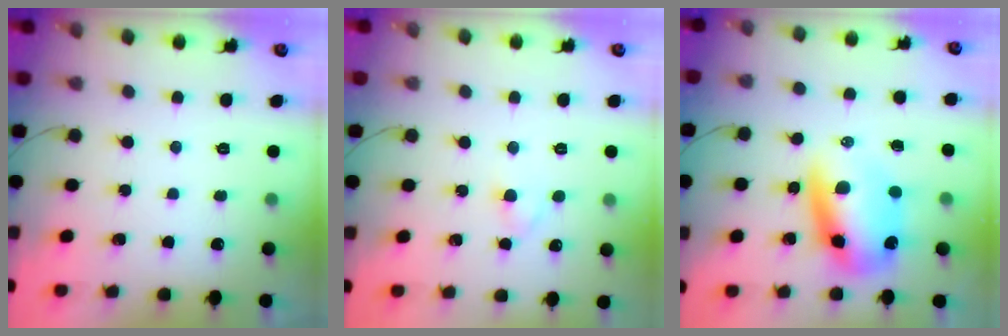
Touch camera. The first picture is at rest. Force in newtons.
{"total": 2.4, "press": 2.2, "slide": 1.0}
{"total": 10.6, "press": 10.3, "slide": 2.6}